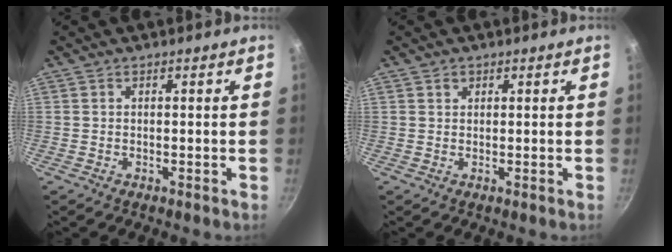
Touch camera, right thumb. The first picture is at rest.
{"total": 1.1, "force": [0.6, 0.9, 0.3], "torque": [-0.001, 0.003, 0.008]}